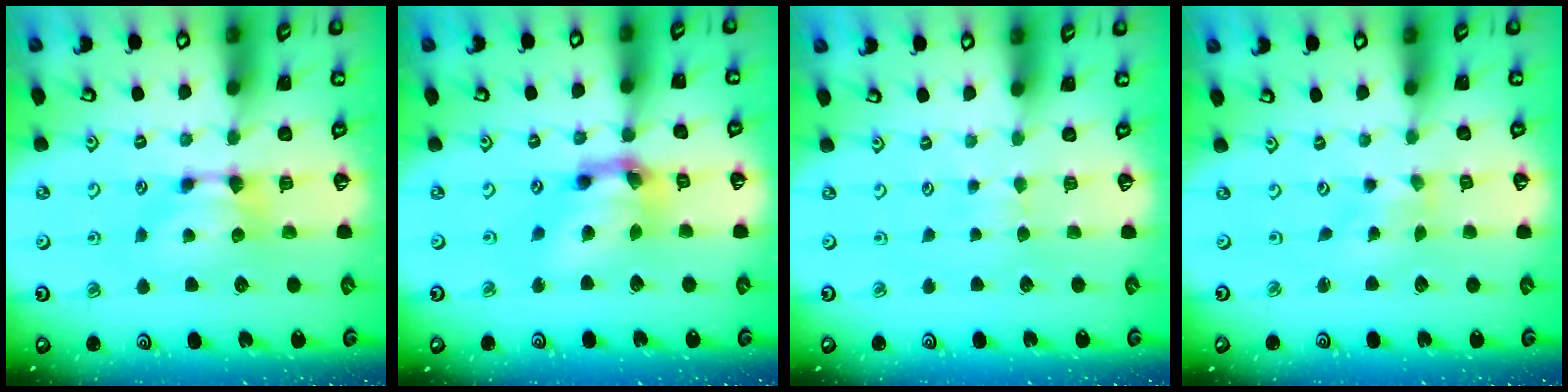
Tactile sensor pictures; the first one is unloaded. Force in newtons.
{"total": 6.7, "press": 6.3, "slide": 2.3}
{"total": 2.7, "press": 2.7, "slide": 0.4}
{"total": 4.1, "press": 4.1, "slide": 0.6}